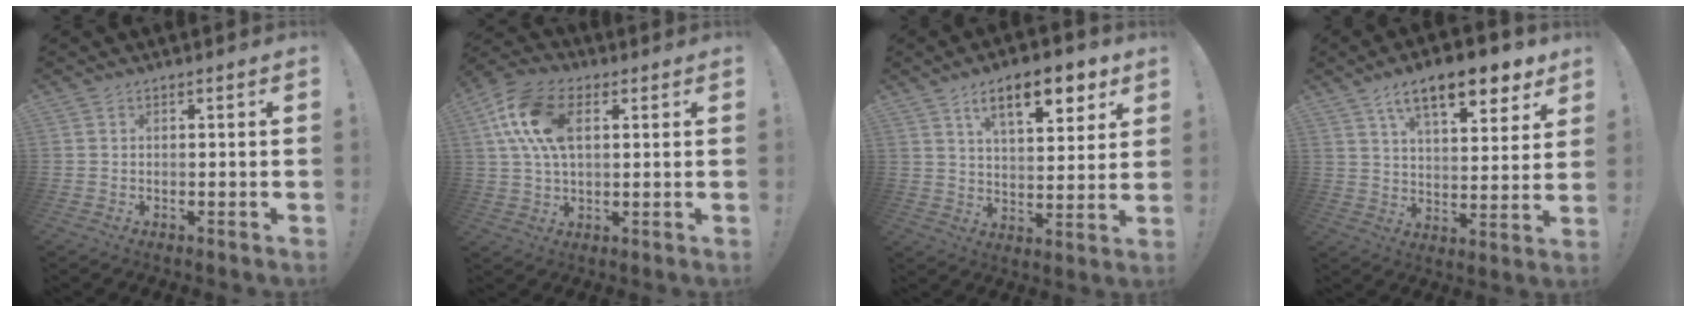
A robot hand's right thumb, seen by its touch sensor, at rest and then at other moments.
{"total": 15.6, "force": [4.3, 9.6, 11.5], "torque": [-0.232, 0.005, 0.082]}
{"total": 13.9, "force": [7.7, 5.3, 10.3], "torque": [-0.155, -0.030, 0.125]}
{"total": 14.5, "force": [9.1, 5.3, 10.0], "torque": [-0.155, -0.052, 0.152]}